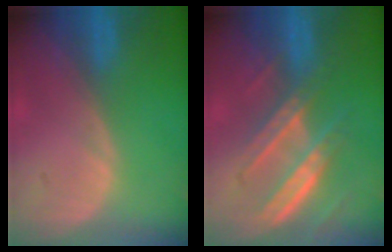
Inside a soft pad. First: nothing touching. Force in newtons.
{"total": 7.8, "press": 7.0, "slide": 3.4}